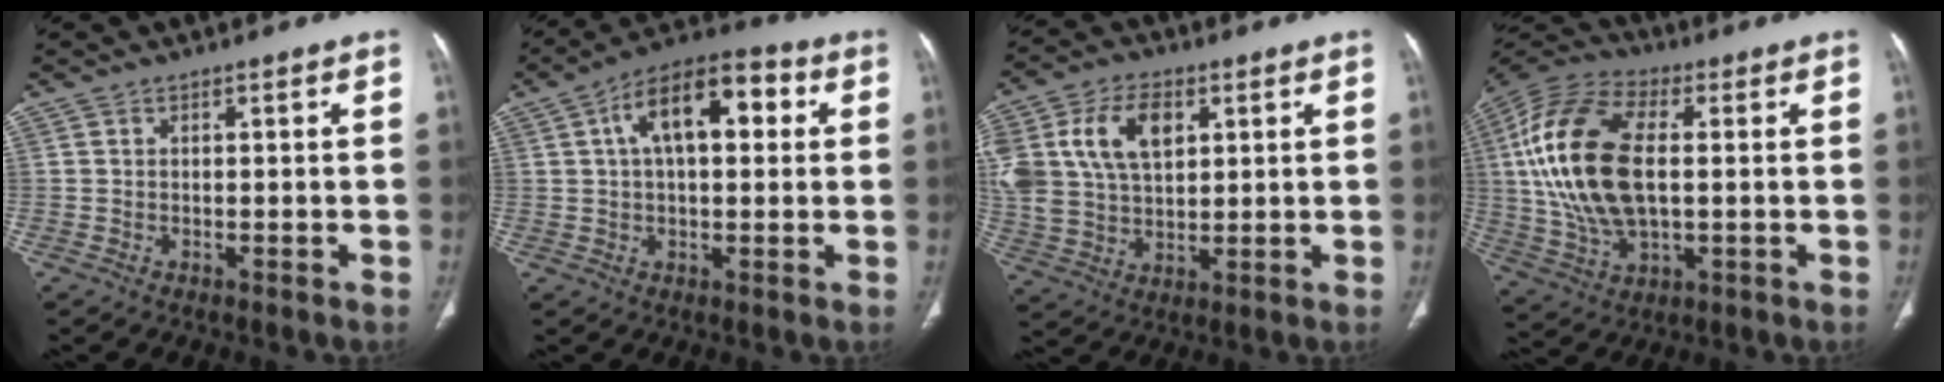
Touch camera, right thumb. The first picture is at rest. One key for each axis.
{"total": 14.2, "fx": 3.7, "fy": 7.1, "fz": 11.7, "tx": -0.169, "ty": 0.026, "tz": 0.051}
{"total": 16.1, "fx": 5.1, "fy": 10.4, "fz": 11.3, "tx": -0.224, "ty": -0.003, "tz": 0.101}
{"total": 21.4, "fx": 1.7, "fy": 11.4, "fz": 18.1, "tx": -0.382, "ty": 0.005, "tz": 0.031}